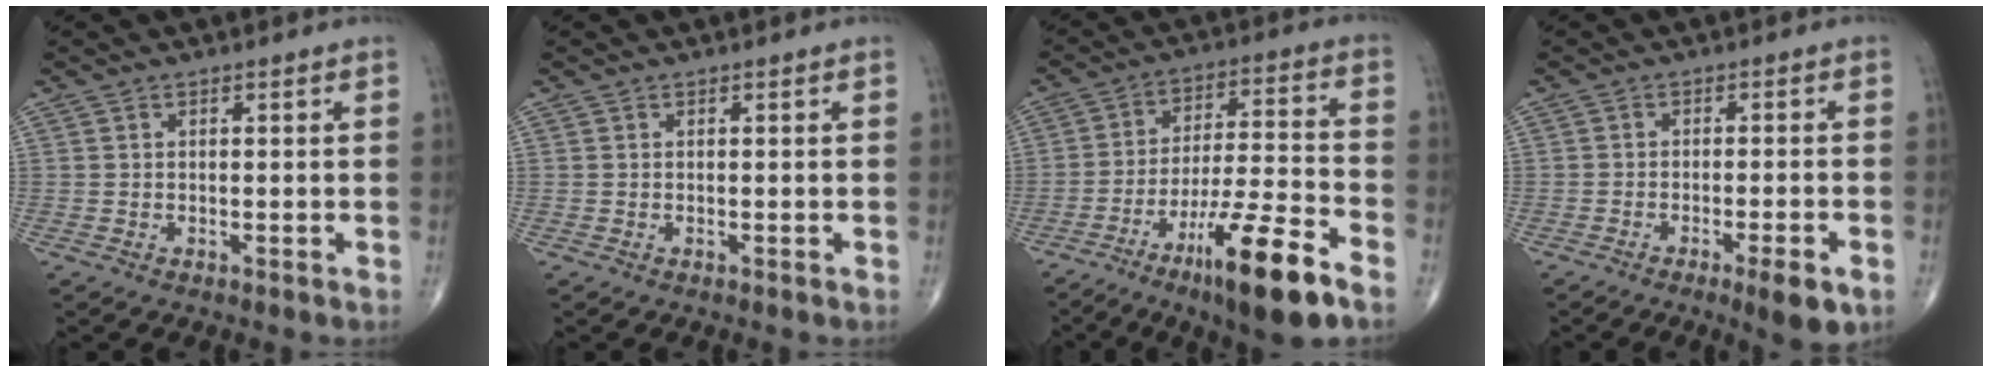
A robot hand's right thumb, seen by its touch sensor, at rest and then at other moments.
{"total": 0.0}
{"total": 17.1, "force": [-10.0, 2.6, 13.5], "torque": [-0.231, 0.051, -0.166]}
{"total": 5.8, "force": [-3.0, 1.0, 4.9], "torque": [-0.068, 0.002, -0.043]}